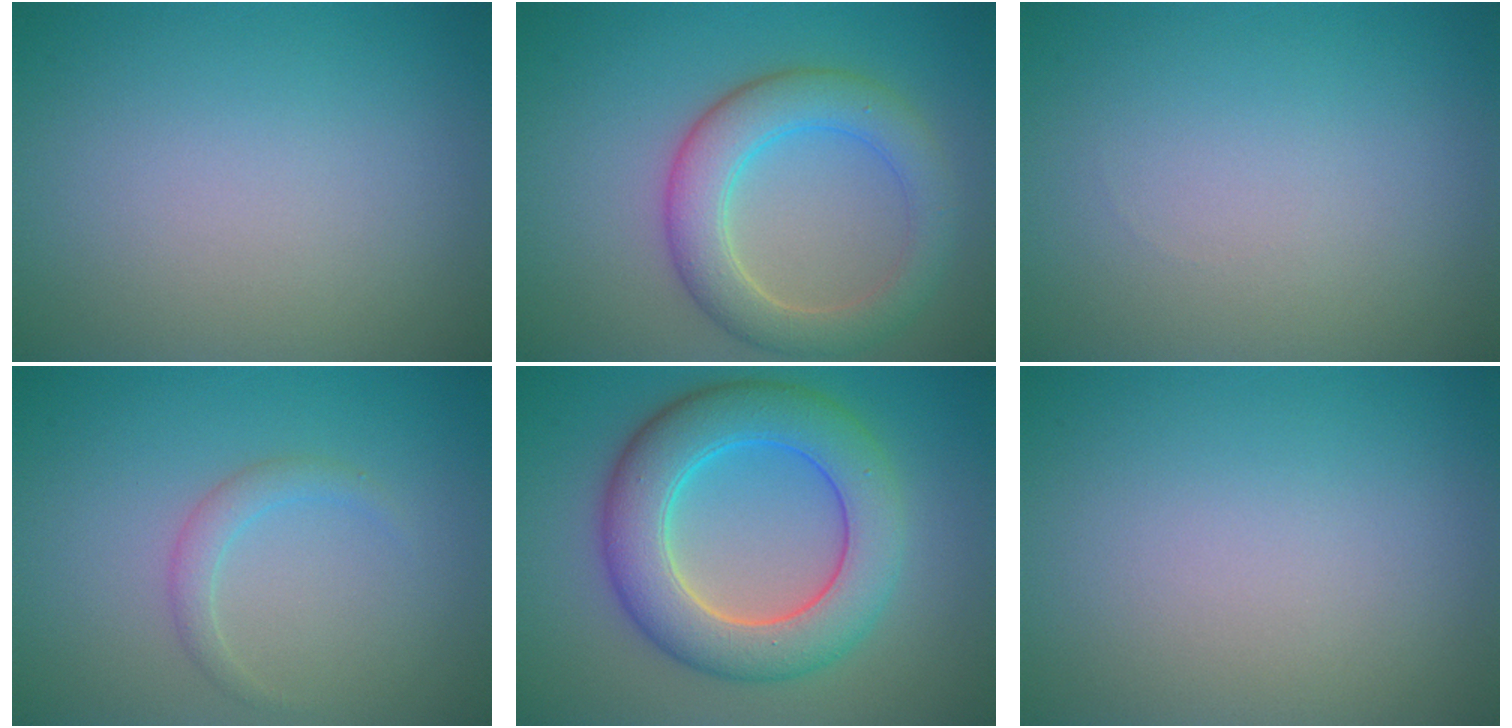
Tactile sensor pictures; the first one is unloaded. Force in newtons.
{"total": 5.4, "press": 5.4, "slide": 0.3}
{"total": 0.0}
{"total": 1.4, "press": 1.4, "slide": 0.0}
{"total": 8.3, "press": 8.3, "slide": 0.5}
{"total": 0.0}